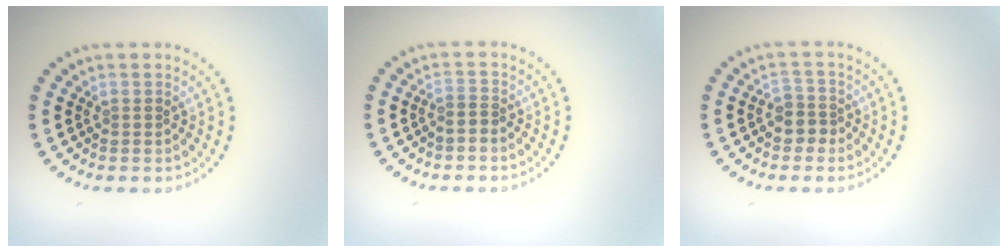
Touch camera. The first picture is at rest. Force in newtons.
{"total": 0.7, "press": 0.6, "slide": 0.5}
{"total": 2.0, "press": 1.7, "slide": 1.0}